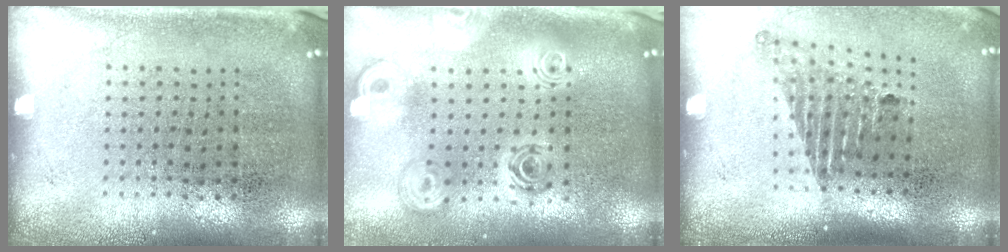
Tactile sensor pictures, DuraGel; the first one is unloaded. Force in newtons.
{"total": 2.4, "press": 1.9, "slide": 1.6}
{"total": 1.6, "press": 1.1, "slide": 1.2}